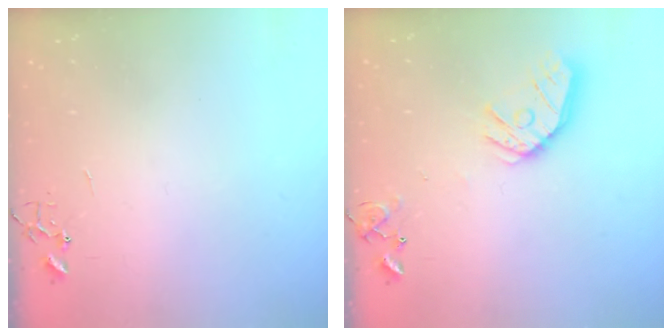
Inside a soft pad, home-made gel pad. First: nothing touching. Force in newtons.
{"total": 14.4, "press": 14.3, "slide": 1.9}